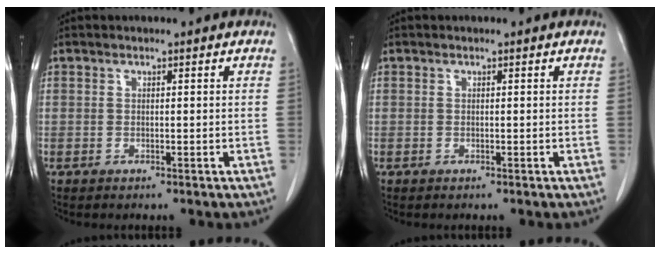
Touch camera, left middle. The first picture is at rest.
{"total": 0.0}